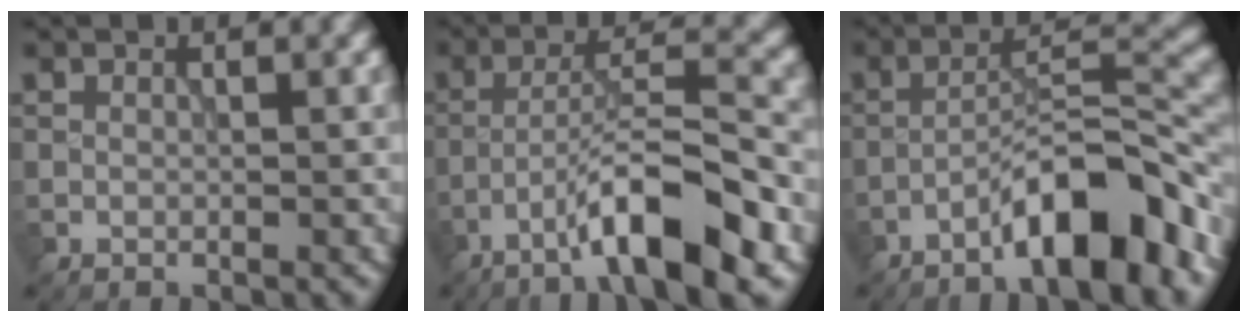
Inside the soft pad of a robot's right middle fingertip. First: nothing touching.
{"total": 8.7, "force": [-4.9, 1.3, 7.1], "torque": [-0.115, 0.021, -0.083]}
{"total": 8.3, "force": [-5.1, 1.7, 6.4], "torque": [-0.099, 0.021, -0.086]}